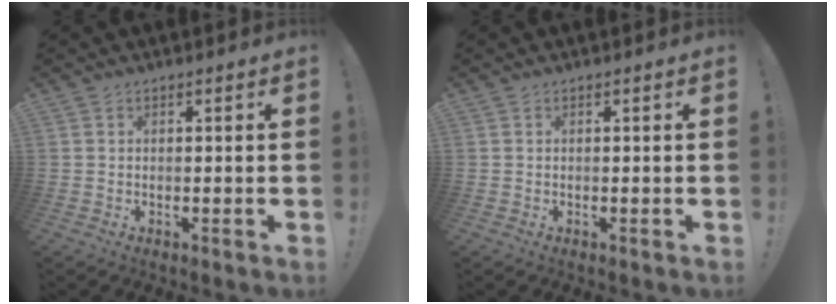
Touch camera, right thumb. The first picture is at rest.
{"total": 0.0}